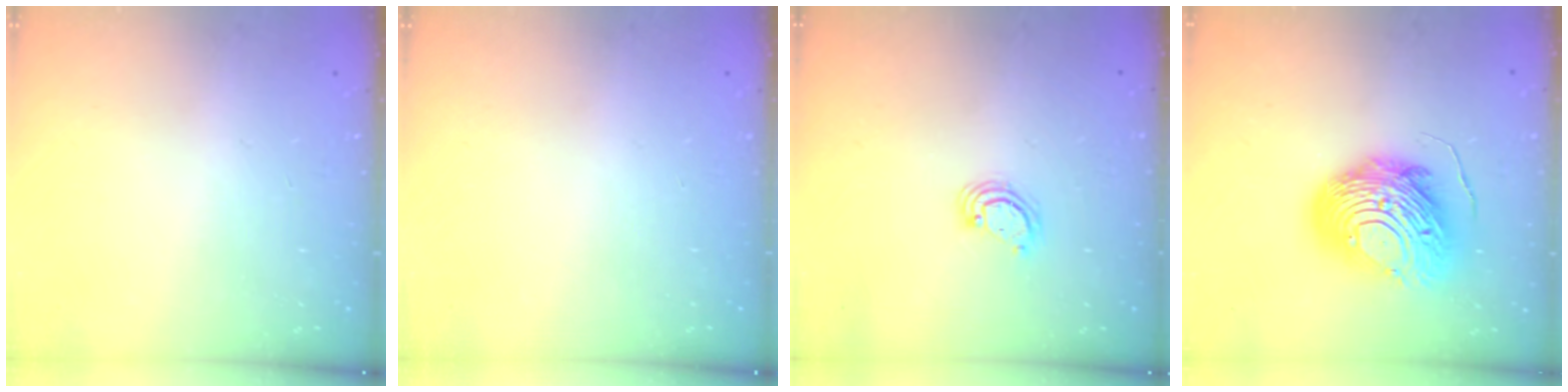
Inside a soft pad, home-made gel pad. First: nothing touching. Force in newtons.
{"total": 0.0}
{"total": 3.7, "press": 3.7, "slide": 0.4}
{"total": 14.7, "press": 14.7, "slide": 1.1}